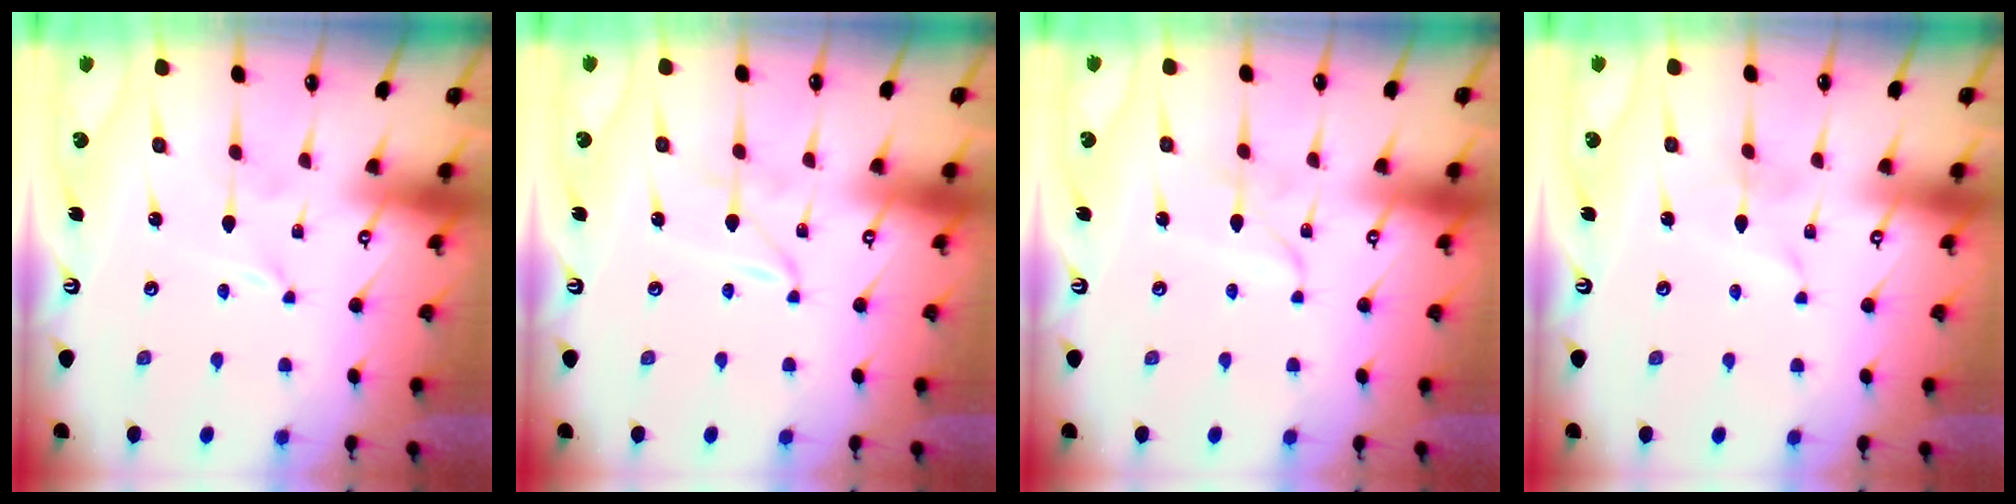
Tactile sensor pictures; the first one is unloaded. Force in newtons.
{"total": 1.6, "press": 1.6, "slide": 0.1}
{"total": 2.7, "press": 2.7, "slide": 0.1}
{"total": 1.5, "press": 1.4, "slide": 0.2}